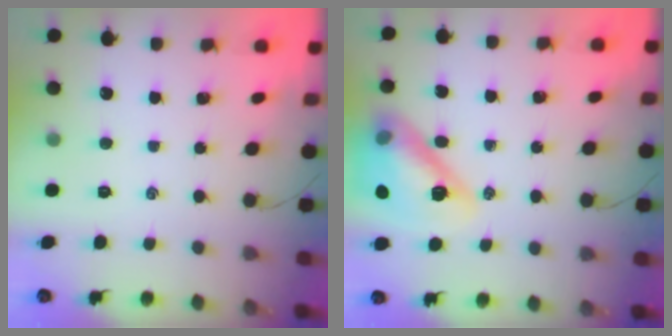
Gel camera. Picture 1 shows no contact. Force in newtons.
{"total": 18.6, "press": 18.3, "slide": 3.4}